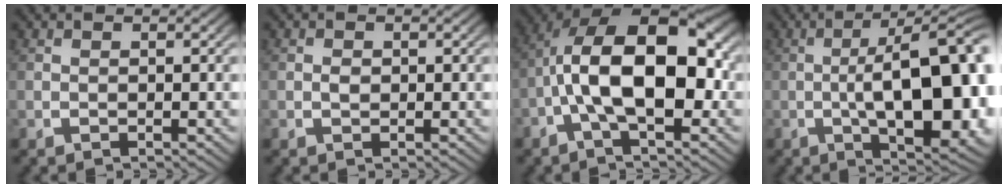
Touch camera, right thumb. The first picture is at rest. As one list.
[{"total": 0.8, "force": [0.0, 0.6, 0.5], "torque": [-0.010, -0.007, 0.005]}, {"total": 15.9, "force": [-0.3, 9.7, 12.6], "torque": [-0.222, -0.029, -0.003]}, {"total": 14.8, "force": [-1.5, 7.0, 13.0], "torque": [-0.201, -0.043, 0.000]}]